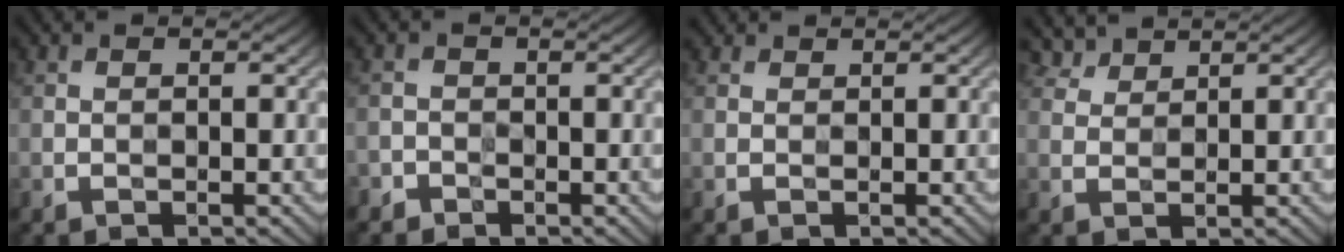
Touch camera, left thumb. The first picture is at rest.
{"total": 1.6, "force": [-1.1, 1.1, -0.3], "torque": [0.012, -0.002, -0.028]}
{"total": 0.7, "force": [0.7, 0.1, -0.2], "torque": [0.004, -0.003, 0.009]}
{"total": 2.2, "force": [2.1, 0.8, 0.2], "torque": [-0.013, -0.001, 0.048]}